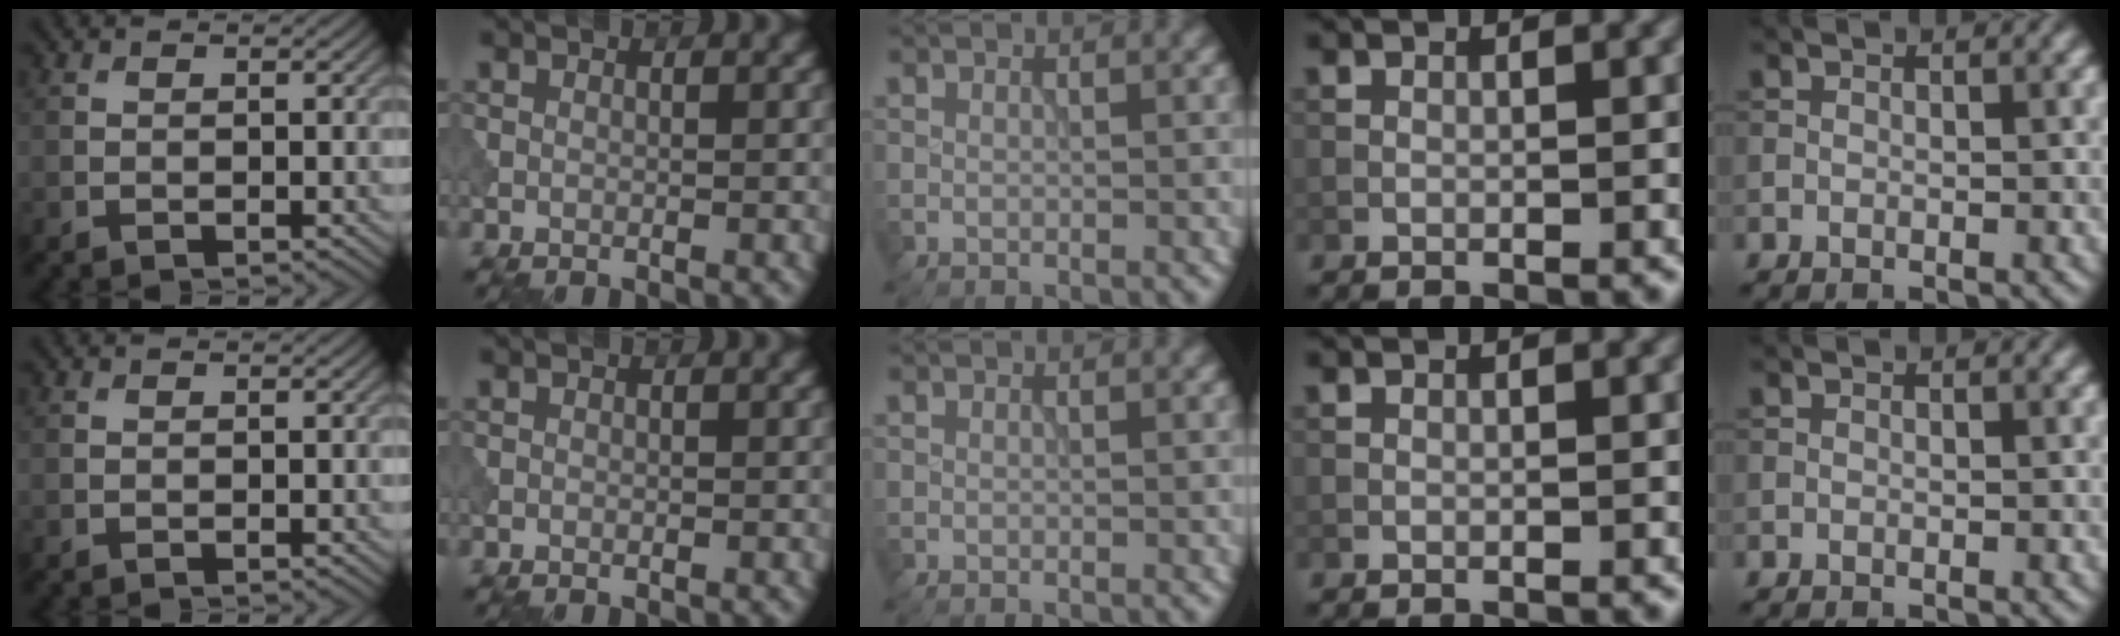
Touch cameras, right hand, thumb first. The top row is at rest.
{}